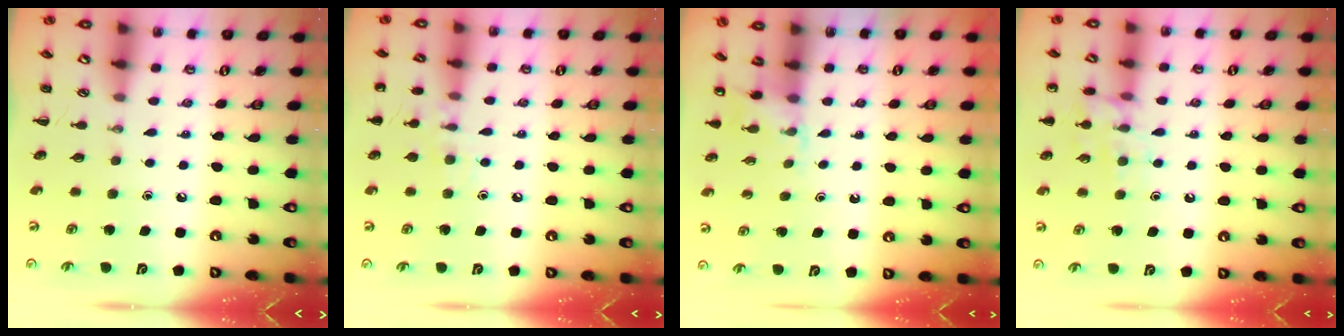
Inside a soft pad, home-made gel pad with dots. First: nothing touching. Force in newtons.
{"total": 8.7, "press": 8.5, "slide": 1.9}
{"total": 4.4, "press": 4.2, "slide": 1.2}
{"total": 11.4, "press": 11.4, "slide": 1.1}